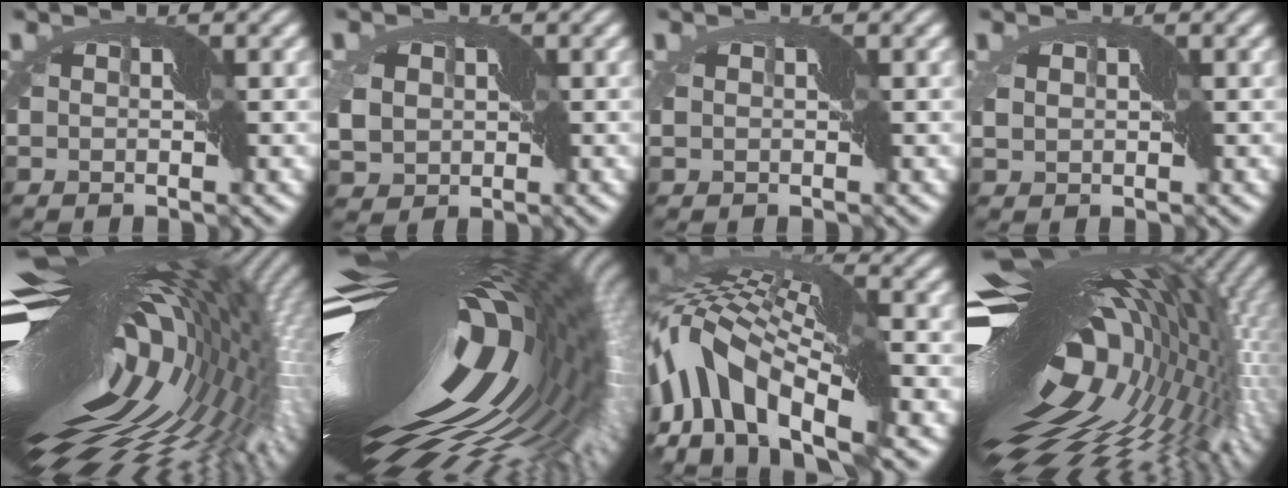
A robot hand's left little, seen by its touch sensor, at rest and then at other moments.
{"total": 5.1, "force": [0.0, 4.0, 3.2], "torque": [-0.074, 0.000, -0.004]}
{"total": 1.0, "force": [0.0, 0.8, 0.6], "torque": [-0.006, -0.001, 0.002]}
{"total": 1.6, "force": [0.2, 1.2, 0.9], "torque": [-0.020, 0.001, 0.008]}
{"total": 19.1, "force": [1.0, 7.2, 17.7], "torque": [-0.281, -0.011, 0.010]}
{"total": 19.4, "force": [2.1, 5.3, 18.5], "torque": [-0.320, -0.021, 0.029]}
{"total": 13.0, "force": [-2.1, 6.9, 10.8], "torque": [-0.207, 0.021, -0.055]}
{"total": 18.3, "force": [0.4, 9.2, 15.9], "torque": [-0.270, -0.018, 0.000]}